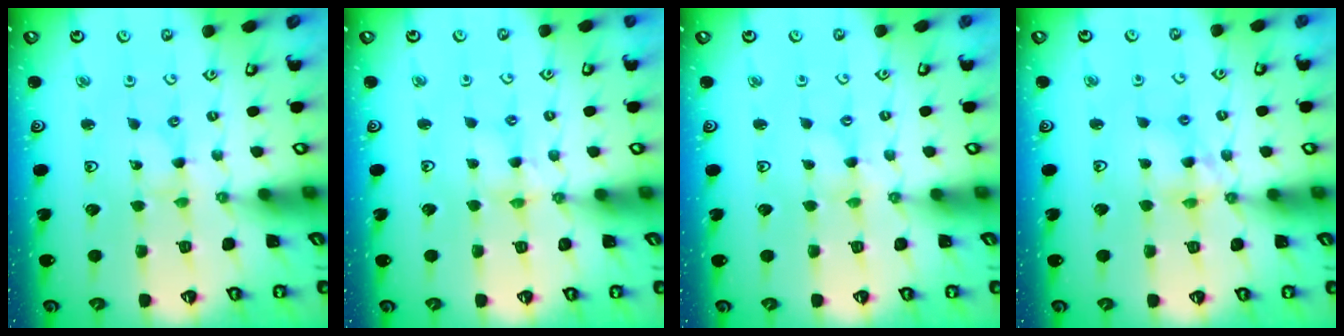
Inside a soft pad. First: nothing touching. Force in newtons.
{"total": 3.4, "press": 3.4, "slide": 0.4}
{"total": 0.0}
{"total": 7.1, "press": 7.0, "slide": 0.7}